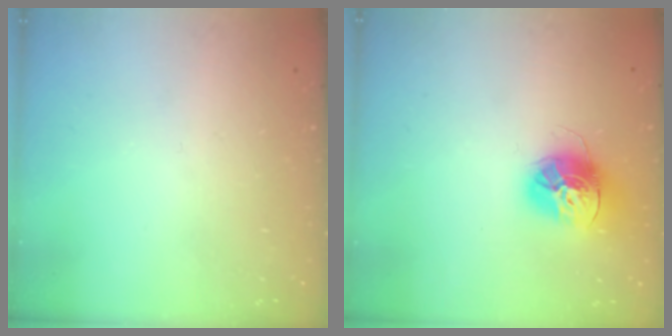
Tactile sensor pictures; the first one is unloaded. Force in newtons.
{"total": 14.6, "press": 14.5, "slide": 1.3}